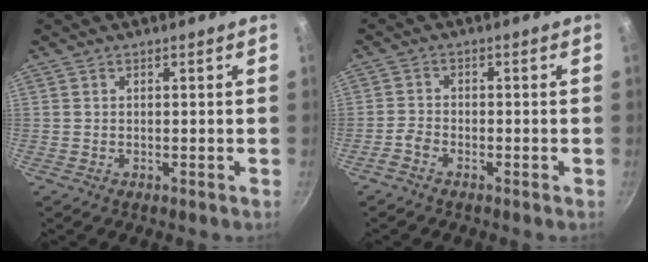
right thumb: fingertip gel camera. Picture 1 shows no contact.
{"total": 2.2, "force": [-1.8, 1.0, 0.9], "torque": [-0.028, 0.016, -0.041]}